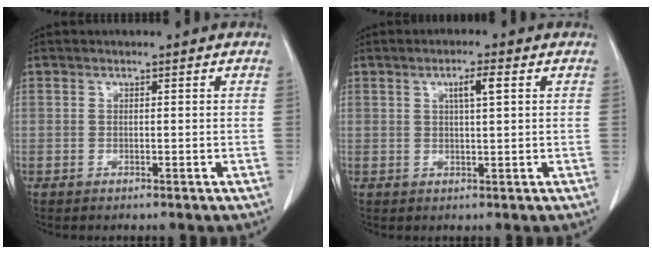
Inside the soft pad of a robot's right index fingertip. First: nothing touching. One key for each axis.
{"total": 3.1, "fx": 1.1, "fy": 0.3, "fz": 2.9, "tx": -0.049, "ty": 0.002, "tz": 0.019}